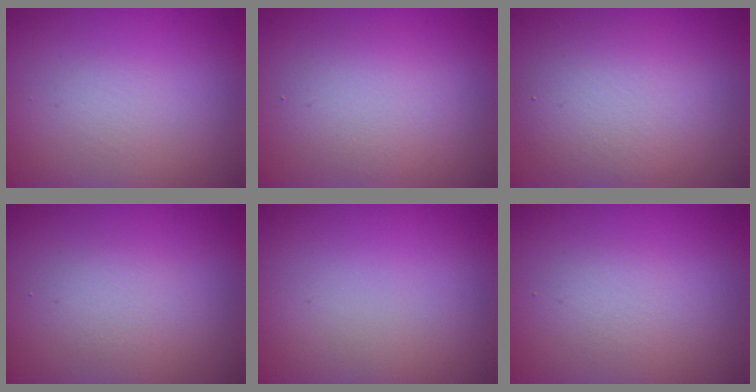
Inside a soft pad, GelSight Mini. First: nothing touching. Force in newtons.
{"total": 2.9, "press": 2.9, "slide": 0.3}
{"total": 4.2, "press": 4.2, "slide": 0.1}
{"total": 1.5, "press": 1.5, "slide": 0.1}
{"total": 0.0}
{"total": 1.3, "press": 1.2, "slide": 0.1}